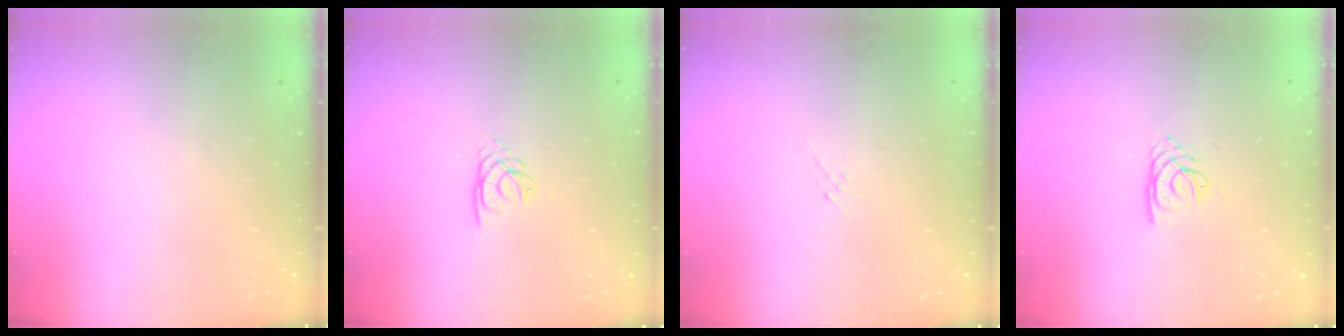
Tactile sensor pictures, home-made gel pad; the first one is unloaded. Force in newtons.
{"total": 1.9, "press": 1.8, "slide": 0.3}
{"total": 2.1, "press": 2.0, "slide": 0.6}
{"total": 3.2, "press": 3.2, "slide": 0.2}